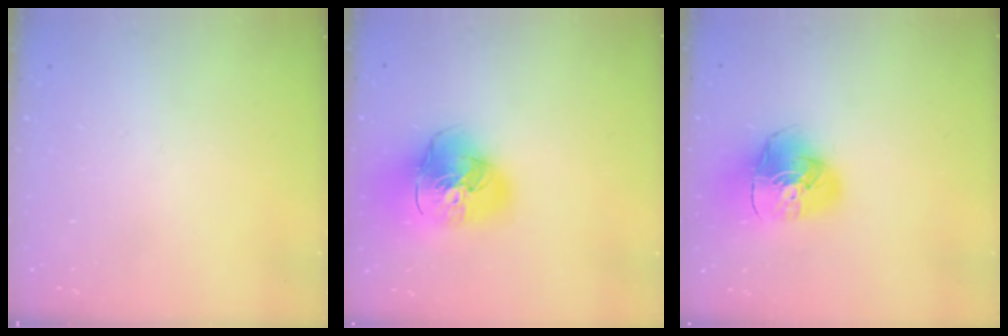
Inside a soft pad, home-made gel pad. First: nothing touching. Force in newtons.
{"total": 19.7, "press": 19.5, "slide": 2.7}
{"total": 12.2, "press": 12.1, "slide": 1.6}